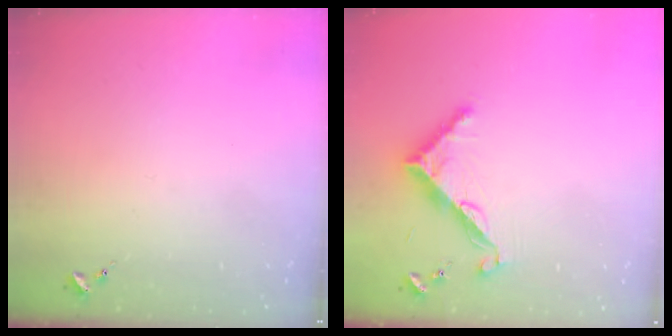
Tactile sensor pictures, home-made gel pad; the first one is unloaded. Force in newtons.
{"total": 8.5, "press": 8.5, "slide": 0.6}